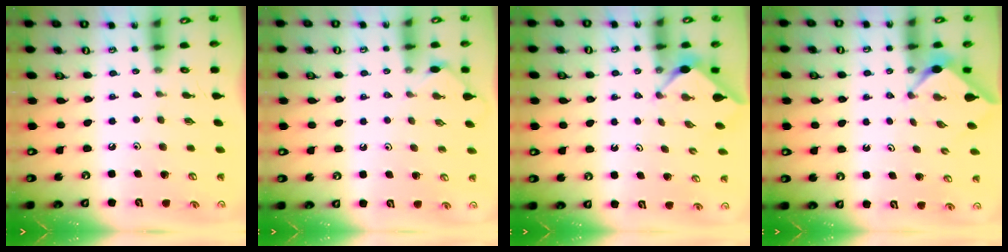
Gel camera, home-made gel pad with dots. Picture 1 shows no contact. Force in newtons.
{"total": 2.6, "press": 2.6, "slide": 0.5}
{"total": 3.0, "press": 3.0, "slide": 0.3}
{"total": 3.1, "press": 3.1, "slide": 0.3}